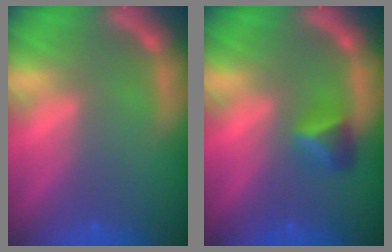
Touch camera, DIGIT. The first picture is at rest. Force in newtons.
{"total": 2.4}